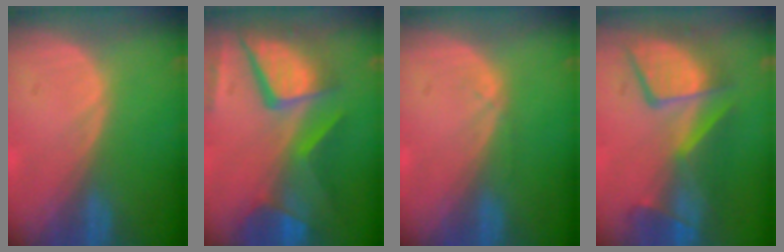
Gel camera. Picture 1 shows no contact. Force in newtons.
{"total": 12.1, "press": 9.9, "slide": 6.9}
{"total": 0.9, "press": 0.8, "slide": 0.2}
{"total": 10.2, "press": 9.8, "slide": 2.9}